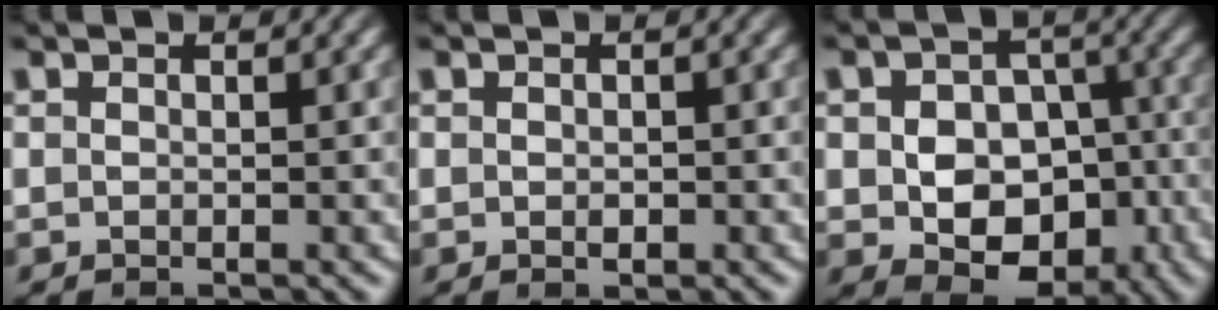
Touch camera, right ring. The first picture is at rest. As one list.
[{"total": 0.7, "force": [-0.2, 0.4, 0.5], "torque": [-0.013, -0.009, 0.000]}, {"total": 9.1, "force": [-3.2, 6.8, 5.1], "torque": [-0.080, -0.054, -0.032]}]